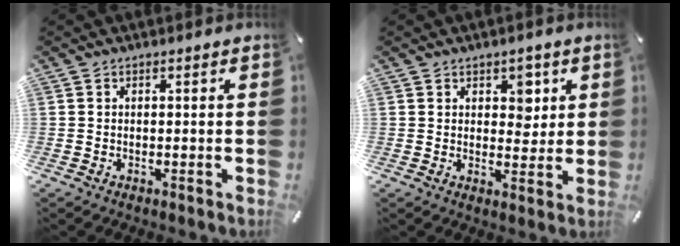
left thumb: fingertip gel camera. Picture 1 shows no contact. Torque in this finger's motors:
{"motor_torque": [0.53, 0.76, 0.50, -0.47, 0.08]}